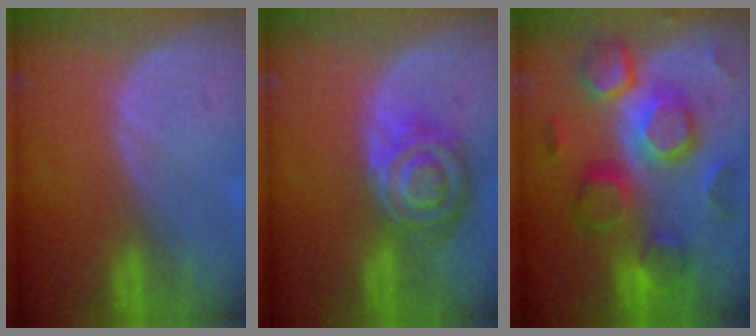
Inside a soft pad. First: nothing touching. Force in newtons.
{"total": 8.4, "press": 7.3, "slide": 4.2}
{"total": 11.5, "press": 11.4, "slide": 1.0}